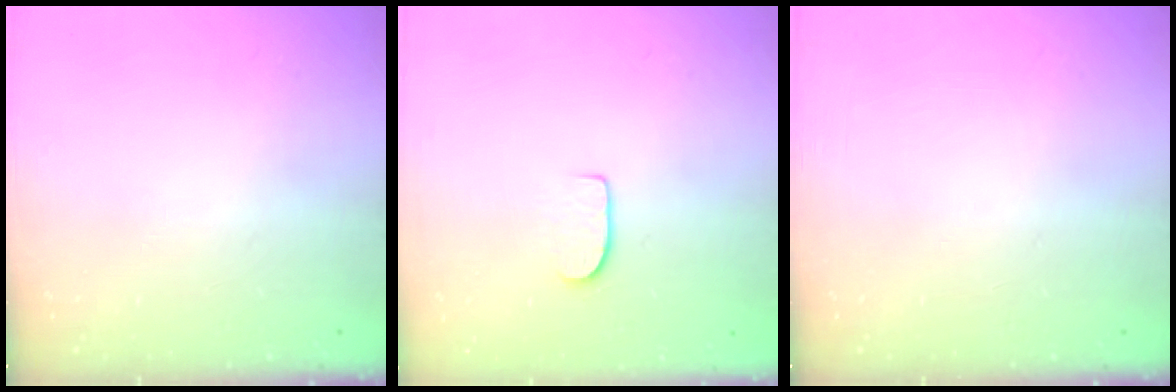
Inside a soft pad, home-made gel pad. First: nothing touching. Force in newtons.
{"total": 5.5, "press": 5.5, "slide": 0.5}
{"total": 0.0}